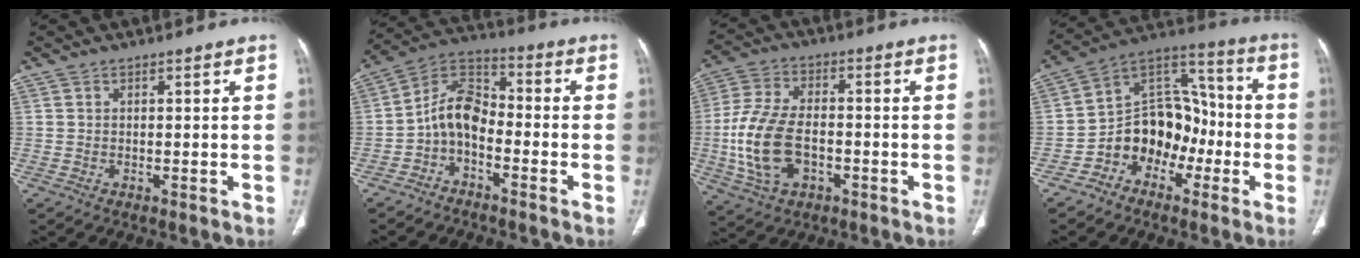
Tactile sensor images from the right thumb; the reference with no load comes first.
{"total": 8.7, "force": [-2.9, 5.4, 6.2], "torque": [-0.102, 0.060, -0.071]}
{"total": 13.0, "force": [-2.7, 7.9, 10.0], "torque": [-0.207, 0.017, -0.047]}
{"total": 14.0, "force": [-5.3, 10.8, 7.2], "torque": [-0.060, 0.080, -0.100]}